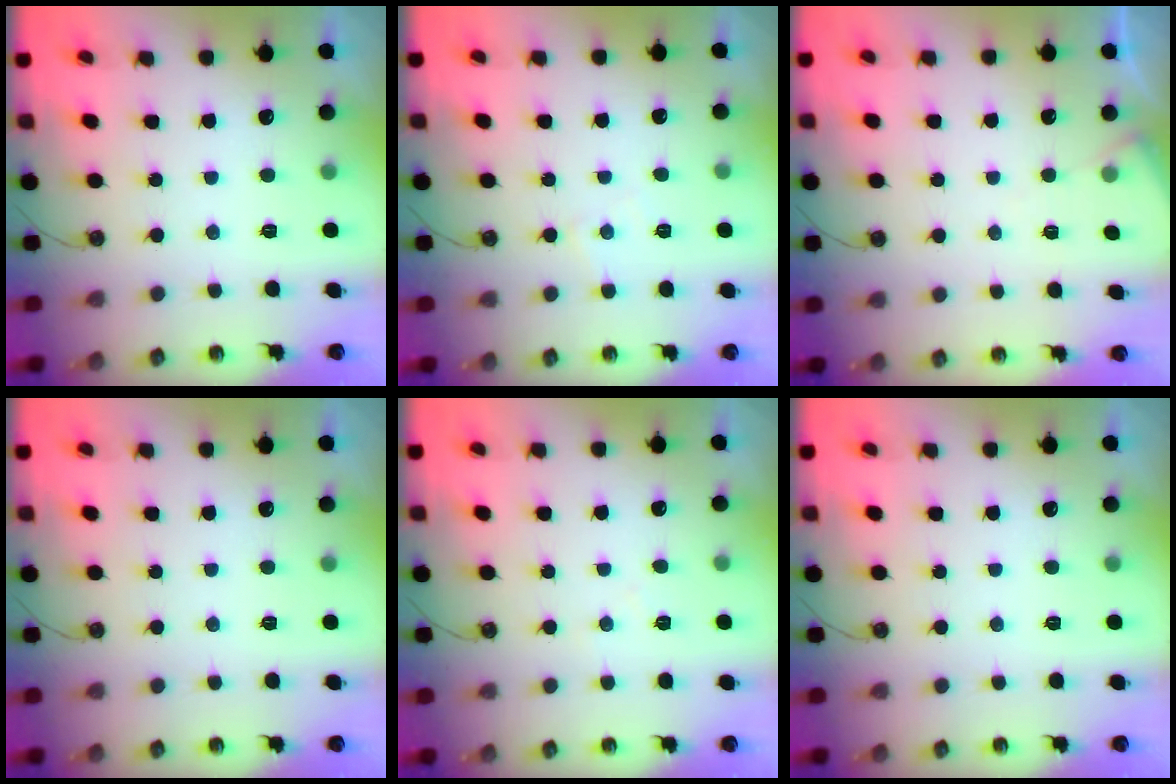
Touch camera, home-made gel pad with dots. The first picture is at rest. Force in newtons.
{"total": 3.1, "press": 3.1, "slide": 0.5}
{"total": 4.0, "press": 3.9, "slide": 0.6}
{"total": 0.0}
{"total": 4.6, "press": 4.5, "slide": 0.8}
{"total": 0.0}